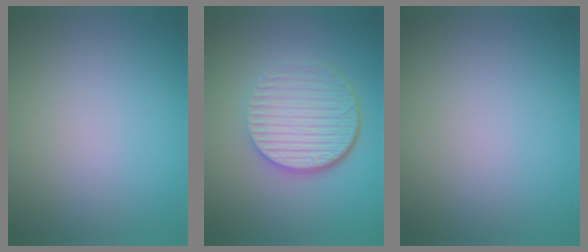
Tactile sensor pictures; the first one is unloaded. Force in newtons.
{"total": 6.1, "press": 4.2, "slide": 4.4}
{"total": 0.0}